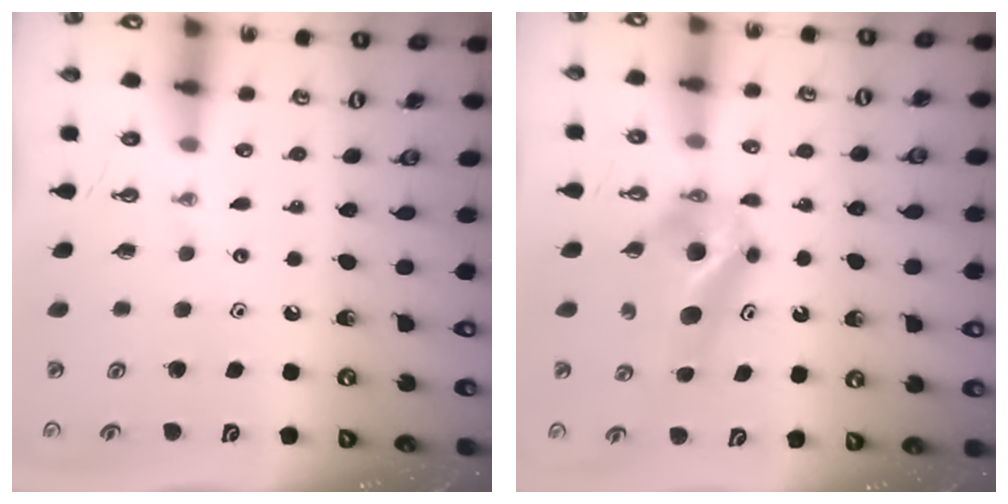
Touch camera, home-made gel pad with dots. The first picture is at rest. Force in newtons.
{"total": 6.5, "press": 6.2, "slide": 1.9}